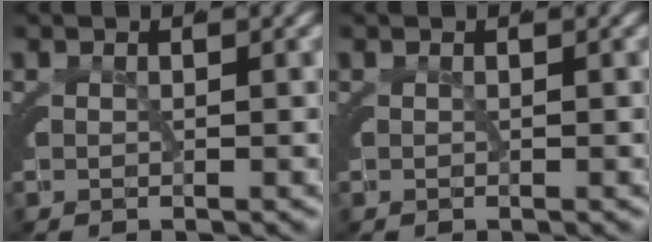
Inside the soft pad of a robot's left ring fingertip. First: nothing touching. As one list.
[{"total": 0.0}]